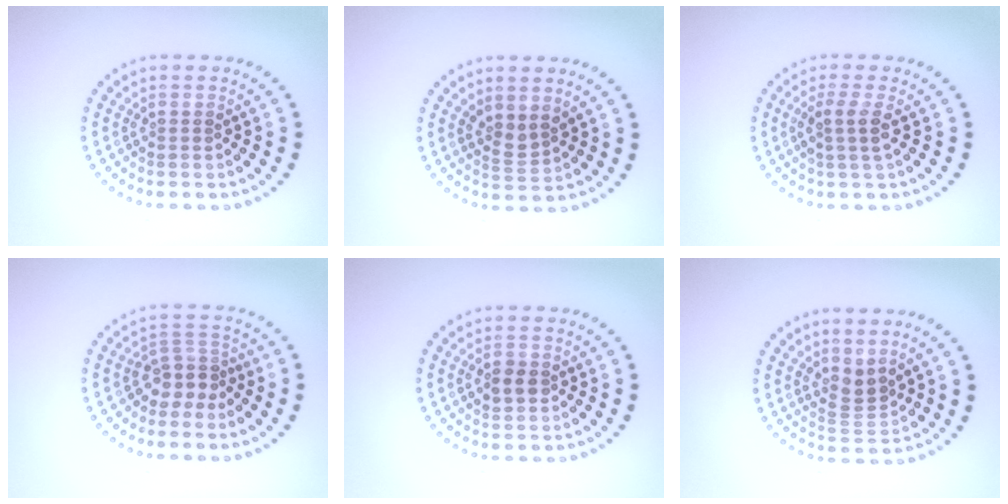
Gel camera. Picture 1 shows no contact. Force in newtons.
{"total": 1.9, "press": 1.5, "slide": 1.2}
{"total": 2.0, "press": 1.6, "slide": 1.2}
{"total": 2.8, "press": 2.1, "slide": 1.8}
{"total": 1.8, "press": 1.7, "slide": 0.2}
{"total": 2.2, "press": 1.5, "slide": 1.6}